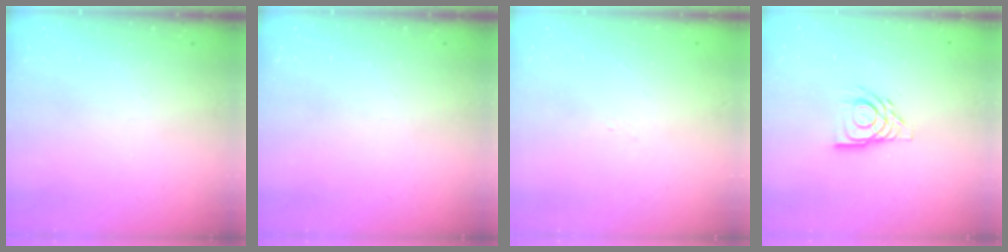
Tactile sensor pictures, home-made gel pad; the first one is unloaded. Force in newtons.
{"total": 0.0}
{"total": 1.6, "press": 1.5, "slide": 0.4}
{"total": 11.3, "press": 11.3, "slide": 1.3}